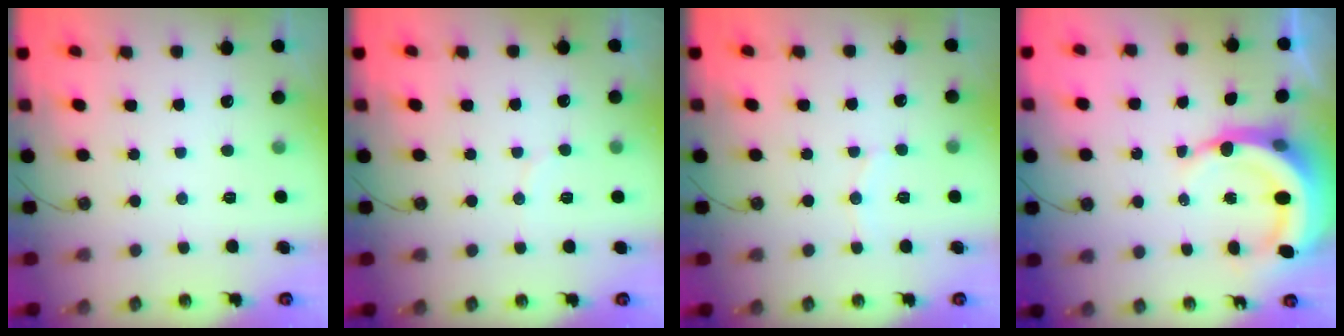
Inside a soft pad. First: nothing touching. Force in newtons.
{"total": 2.9, "press": 2.9, "slide": 0.3}
{"total": 5.4, "press": 5.4, "slide": 0.5}
{"total": 10.0, "press": 9.7, "slide": 2.0}